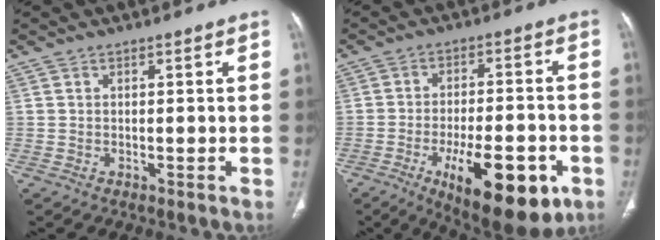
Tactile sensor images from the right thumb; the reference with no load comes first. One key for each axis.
{"total": 18.7, "fx": -7.8, "fy": 7.4, "fz": 15.3, "tx": -0.199, "ty": 0.019, "tz": -0.099}